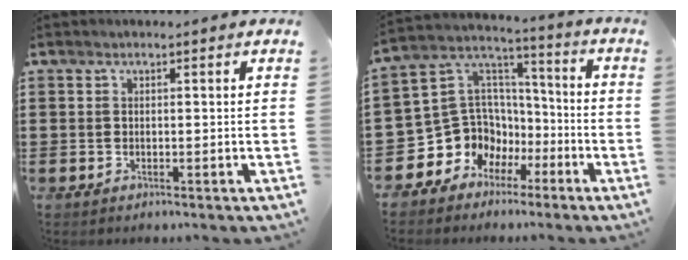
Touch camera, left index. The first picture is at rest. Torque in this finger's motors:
{"motor_torque": [1.22, 0.92, 0.50, 0.04]}